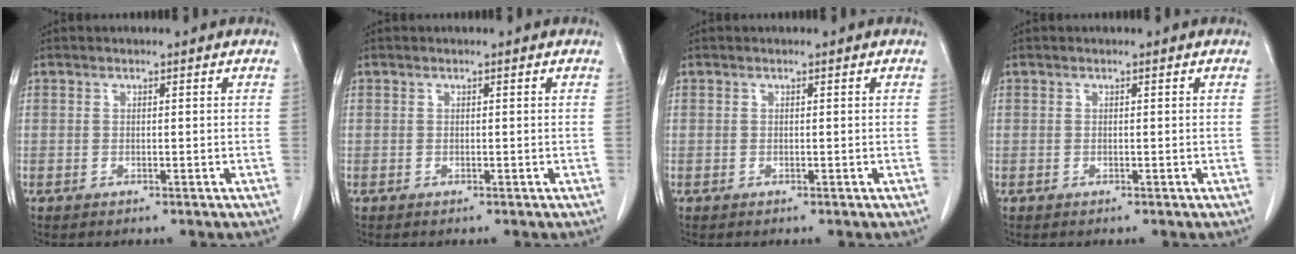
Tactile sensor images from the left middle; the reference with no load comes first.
{"total": 0.0}
{"total": 0.0}
{"total": 0.0}